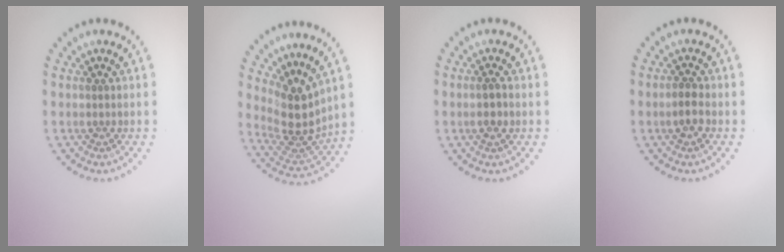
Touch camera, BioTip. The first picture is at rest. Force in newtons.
{"total": 4.3, "press": 3.2, "slide": 2.9}
{"total": 1.1, "press": 1.0, "slide": 0.4}
{"total": 1.8, "press": 1.7, "slide": 0.6}